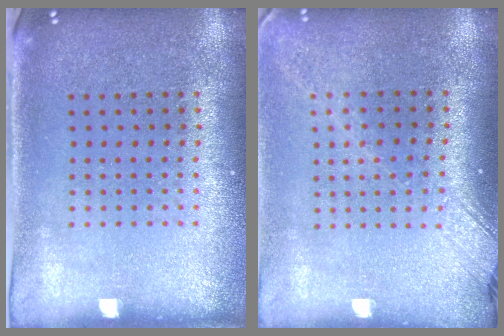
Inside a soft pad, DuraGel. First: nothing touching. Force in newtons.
{"total": 2.1, "press": 1.6, "slide": 1.4}